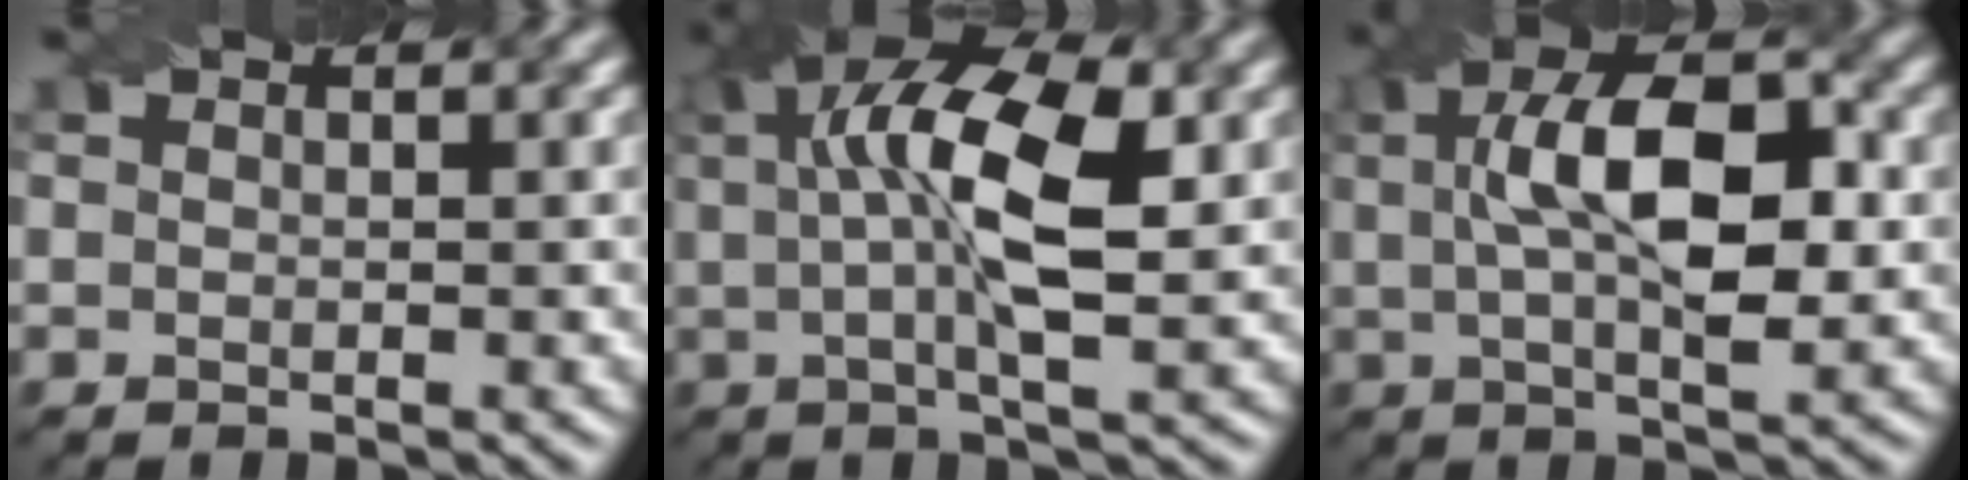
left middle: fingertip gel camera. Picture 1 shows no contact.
{"total": 9.4, "force": [1.4, 3.1, 8.8], "torque": [-0.153, 0.019, 0.030]}
{"total": 9.1, "force": [0.6, 3.8, 8.2], "torque": [-0.141, 0.022, 0.013]}